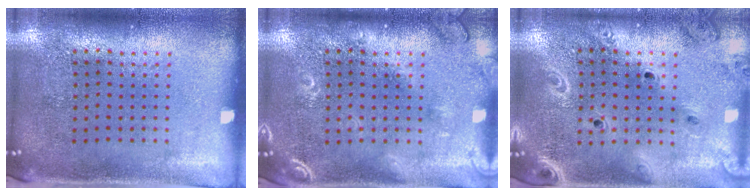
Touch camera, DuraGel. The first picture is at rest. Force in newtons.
{"total": 2.5, "press": 2.4, "slide": 0.5}
{"total": 2.1, "press": 1.9, "slide": 0.8}